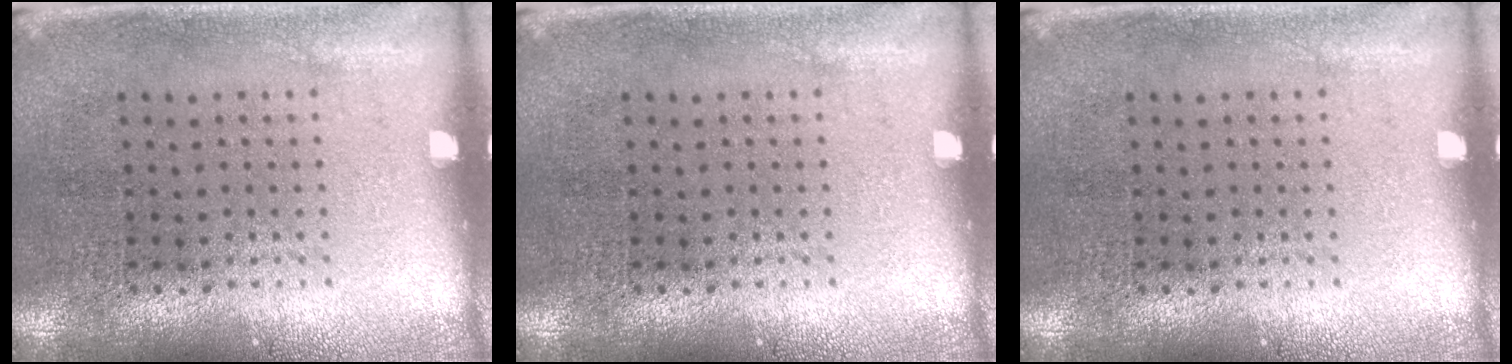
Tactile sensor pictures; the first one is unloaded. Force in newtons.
{"total": 0.0}
{"total": 0.0}